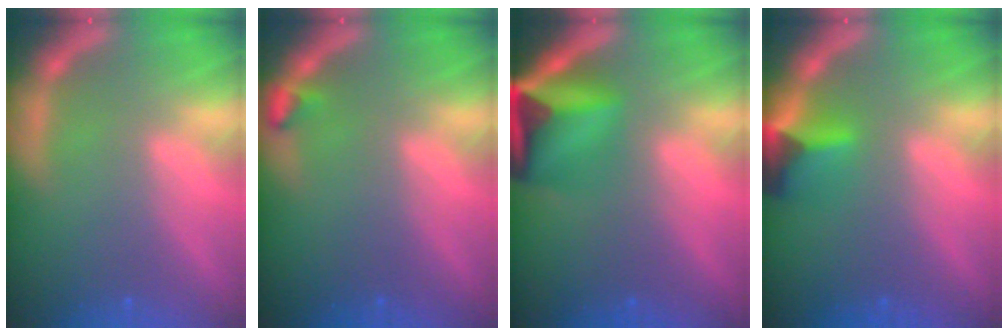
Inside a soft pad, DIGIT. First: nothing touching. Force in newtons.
{"total": 0.9}
{"total": 9.0}
{"total": 3.9}